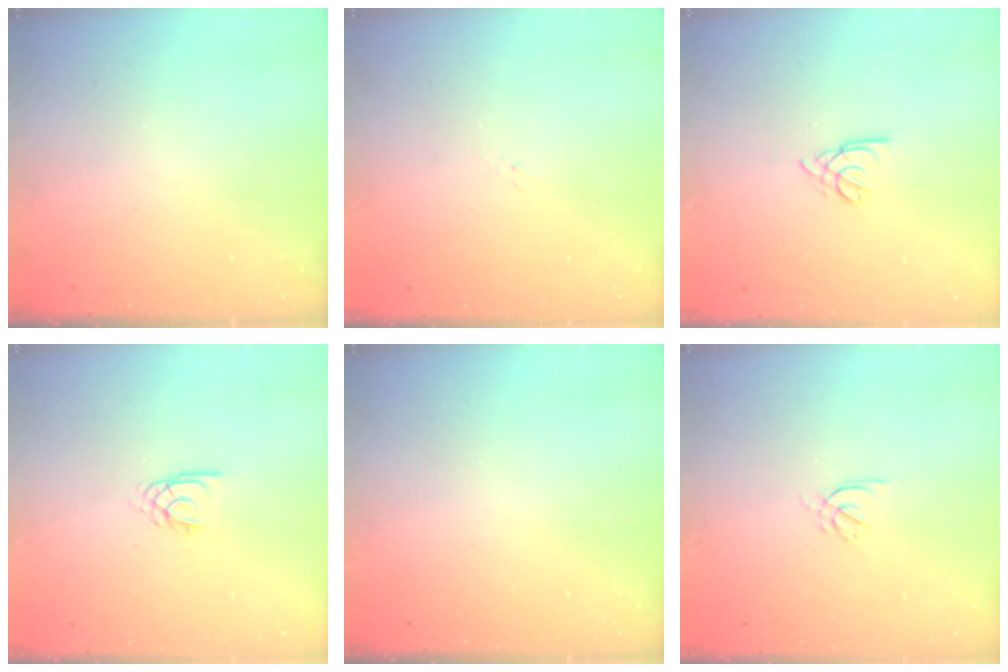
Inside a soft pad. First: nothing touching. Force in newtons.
{"total": 1.5, "press": 1.4, "slide": 0.3}
{"total": 1.6, "press": 1.5, "slide": 0.5}
{"total": 2.2, "press": 2.2, "slide": 0.4}
{"total": 0.0}
{"total": 2.1, "press": 2.0, "slide": 0.6}